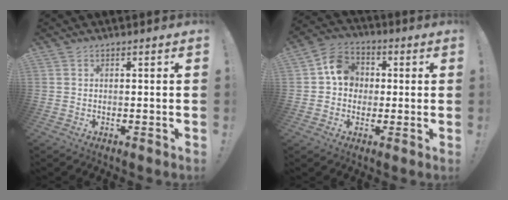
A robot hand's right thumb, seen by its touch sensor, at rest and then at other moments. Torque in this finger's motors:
{"motor_torque": [0.08, 0.11, 0.46, -0.01, 0.05]}